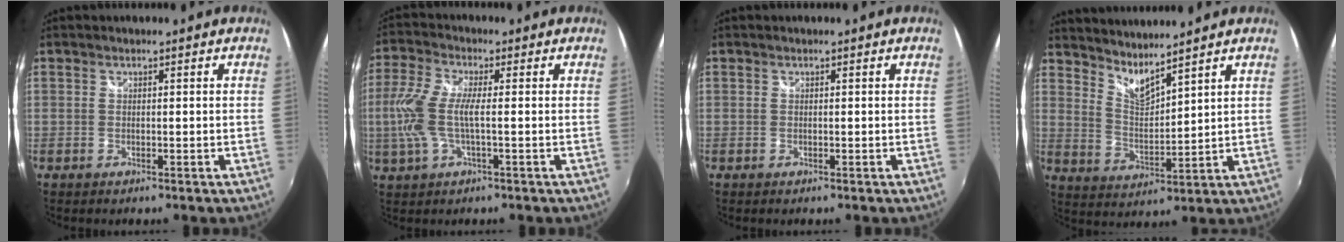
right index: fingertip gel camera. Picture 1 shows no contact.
{"total": 9.2, "force": [-0.7, 2.5, 8.9], "torque": [-0.201, 0.000, -0.013]}
{"total": 0.0}
{"total": 6.7, "force": [6.0, 0.2, 2.8], "torque": [-0.048, -0.015, 0.112]}